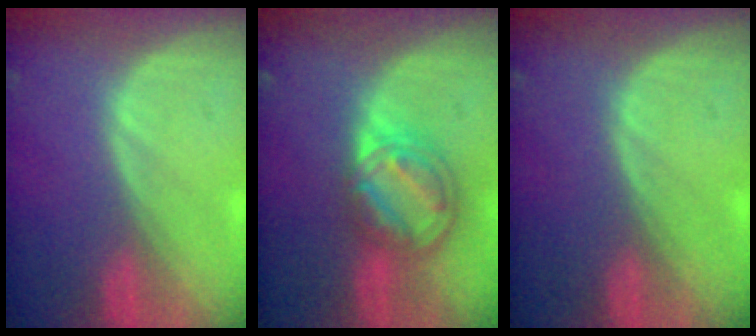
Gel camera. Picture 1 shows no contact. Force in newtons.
{"total": 8.3, "press": 7.1, "slide": 4.3}
{"total": 0.0}